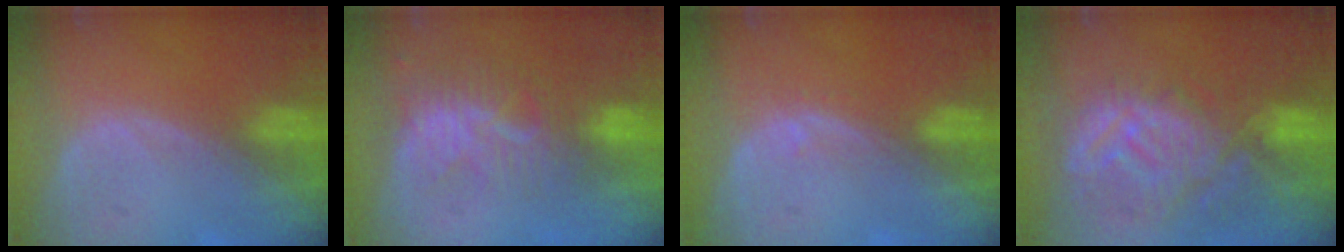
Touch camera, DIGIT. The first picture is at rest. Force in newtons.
{"total": 8.5, "press": 7.7, "slide": 3.6}
{"total": 0.7, "press": 0.7, "slide": 0.2}
{"total": 11.9, "press": 10.8, "slide": 5.0}